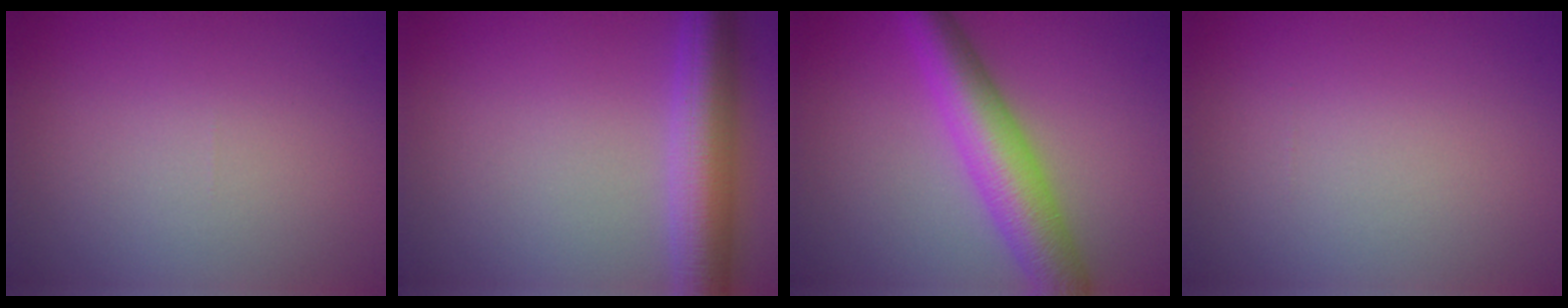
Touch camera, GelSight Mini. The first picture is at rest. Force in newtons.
{"total": 6.6, "press": 6.6, "slide": 0.4}
{"total": 6.9, "press": 6.9, "slide": 0.1}
{"total": 0.0}